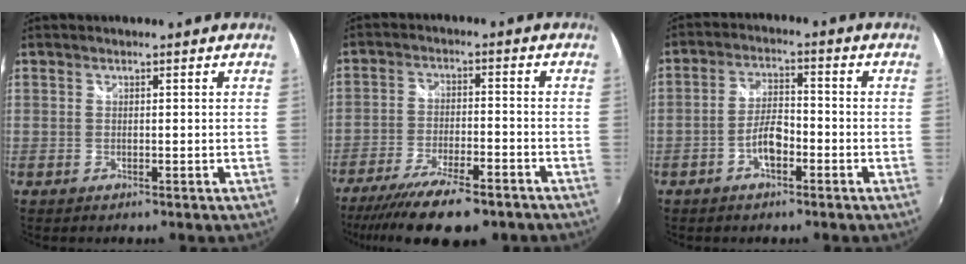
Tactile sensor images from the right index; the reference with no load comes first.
{"total": 16.3, "force": [-12.8, 3.9, 9.3], "torque": [-0.194, -0.038, -0.205]}
{"total": 5.2, "force": [-2.5, 2.0, 4.0], "torque": [-0.083, 0.013, -0.043]}